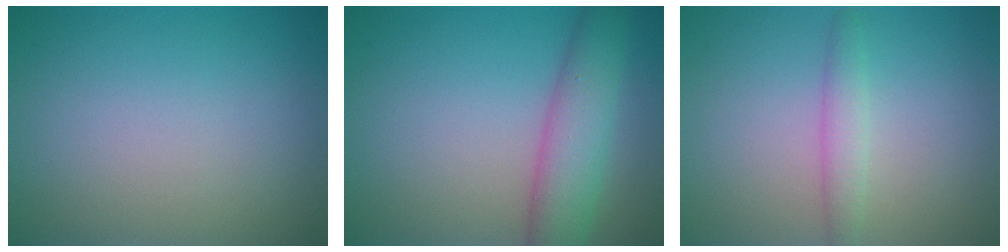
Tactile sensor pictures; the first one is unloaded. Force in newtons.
{"total": 5.4, "press": 5.4, "slide": 0.1}
{"total": 1.8, "press": 1.8, "slide": 0.1}